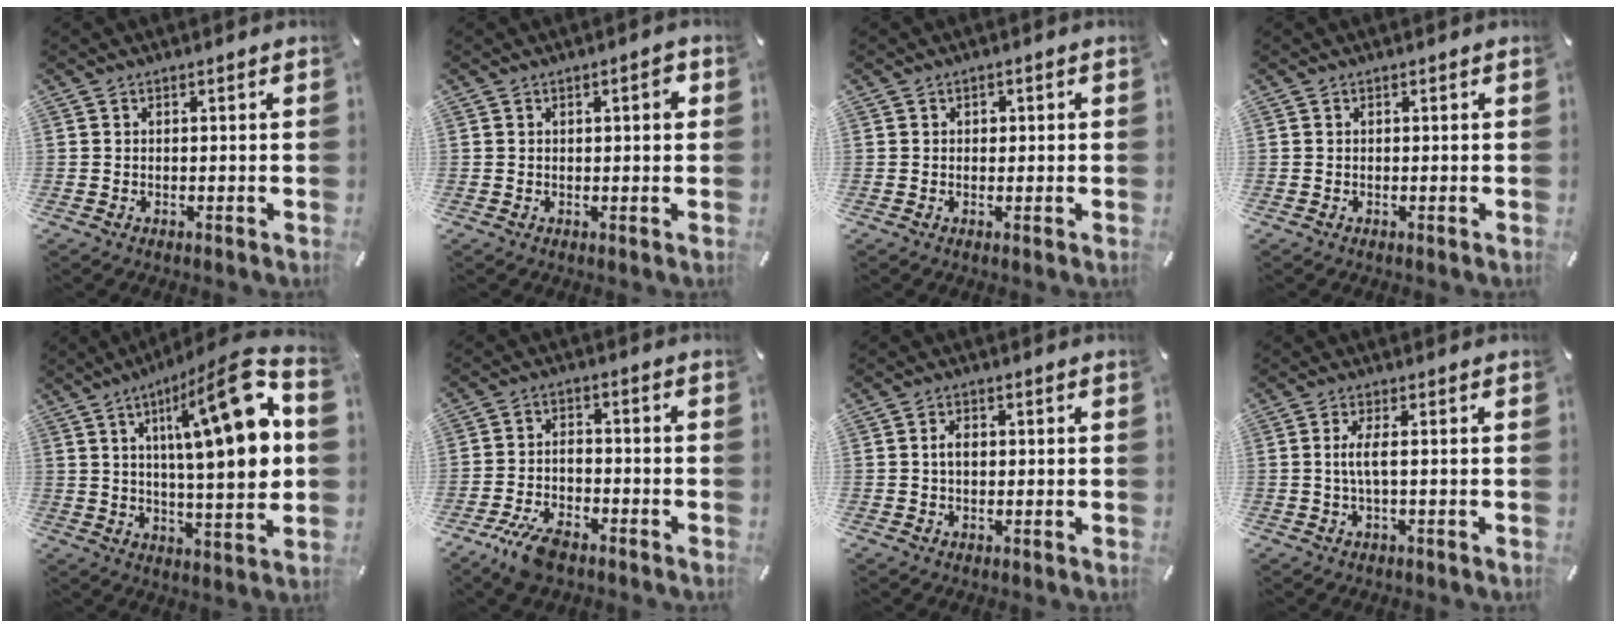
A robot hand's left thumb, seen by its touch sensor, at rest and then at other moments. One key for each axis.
{"total": 2.6, "fx": 0.8, "fy": 0.9, "fz": 2.3, "tx": -0.031, "ty": 0.001, "tz": 0.007}
{"total": 1.1, "fx": 0.1, "fy": 1.0, "fz": 0.5, "tx": -0.010, "ty": 0.005, "tz": -0.001}
{"total": 0.0}
{"total": 22.6, "fx": 6.3, "fy": 6.1, "fz": 20.8, "tx": -0.308, "ty": -0.037, "tz": 0.082}
{"total": 7.9, "fx": -5.4, "fy": 3.3, "fz": 4.7, "tx": -0.093, "ty": 0.023, "tz": -0.099}
{"total": 3.1, "fx": 0.1, "fy": 2.1, "fz": 2.3, "tx": -0.047, "ty": 0.007, "tz": 0.000}
{"total": 4.3, "fx": 0.0, "fy": 0.8, "fz": 4.3, "tx": -0.086, "ty": -0.003, "tz": -0.006}